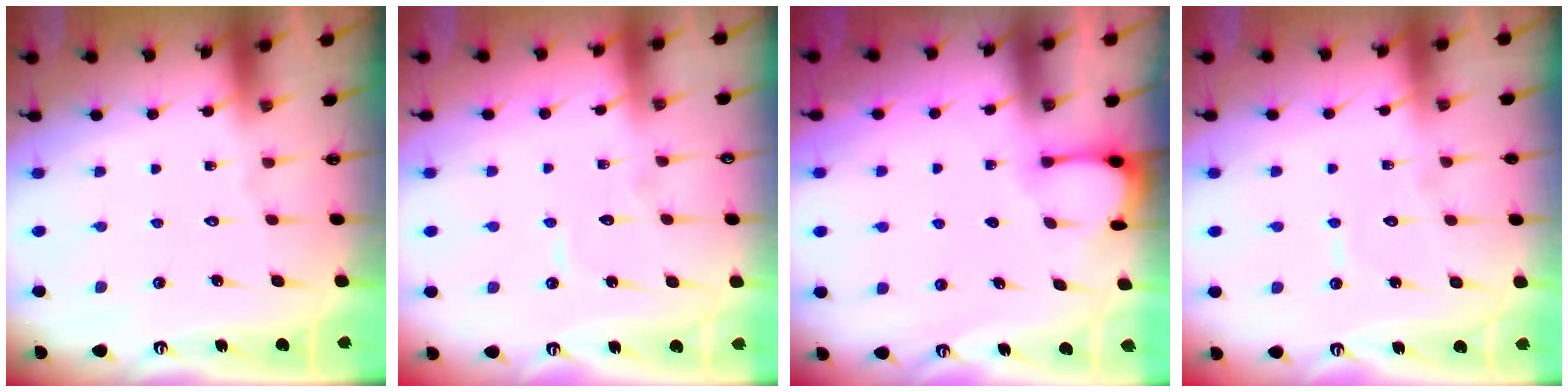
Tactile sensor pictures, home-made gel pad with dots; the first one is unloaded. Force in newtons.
{"total": 4.7, "press": 4.7, "slide": 0.5}
{"total": 2.3, "press": 2.3, "slide": 0.3}
{"total": 4.9, "press": 4.9, "slide": 0.3}